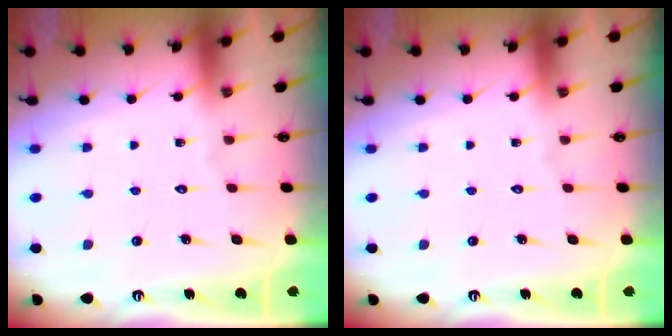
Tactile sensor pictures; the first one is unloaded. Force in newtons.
{"total": 0.0}